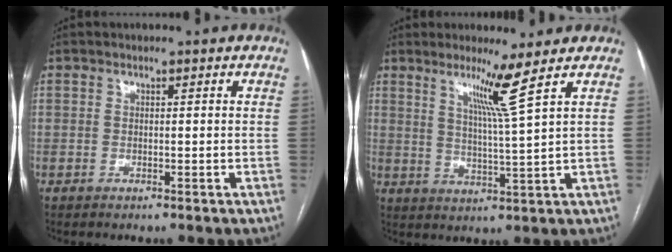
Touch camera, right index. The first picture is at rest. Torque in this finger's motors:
{"motor_torque": [0.50, 0.47, 0.26, 0.11]}